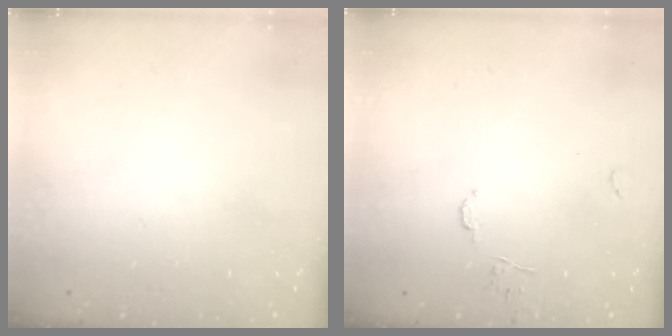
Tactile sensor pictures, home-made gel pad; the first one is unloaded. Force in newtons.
{"total": 7.0, "press": 7.0, "slide": 0.7}